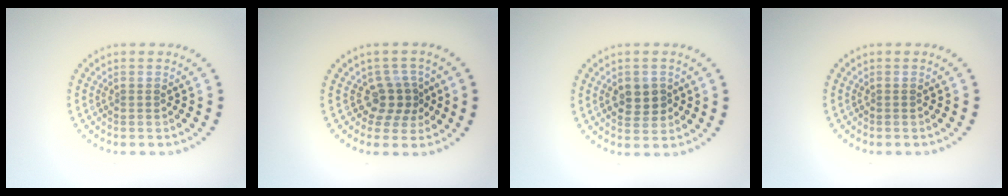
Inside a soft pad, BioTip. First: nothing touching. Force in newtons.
{"total": 2.8, "press": 2.0, "slide": 1.9}
{"total": 2.8, "press": 2.8, "slide": 0.4}
{"total": 0.0}